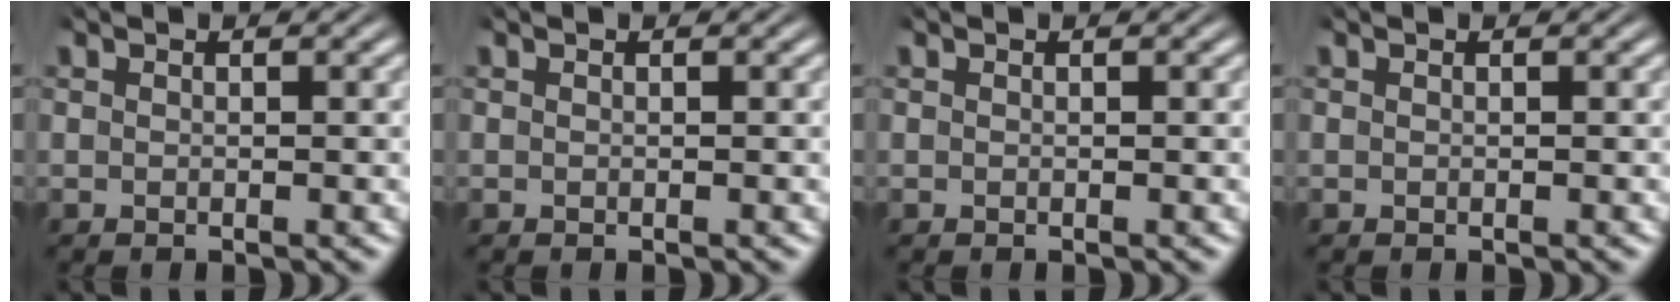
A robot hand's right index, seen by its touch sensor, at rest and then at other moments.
{"total": 0.0}
{"total": 0.0}
{"total": 0.0}